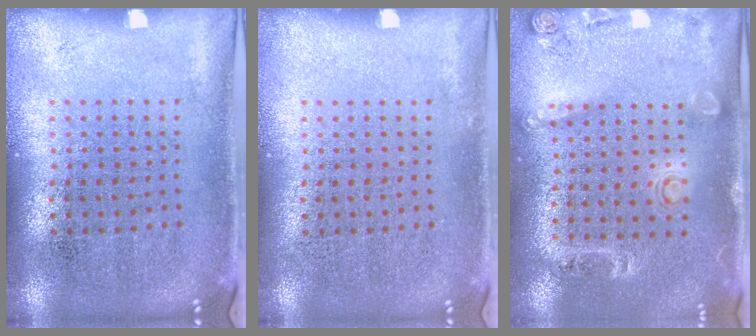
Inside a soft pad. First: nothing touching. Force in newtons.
{"total": 0.0}
{"total": 1.6, "press": 1.2, "slide": 1.1}